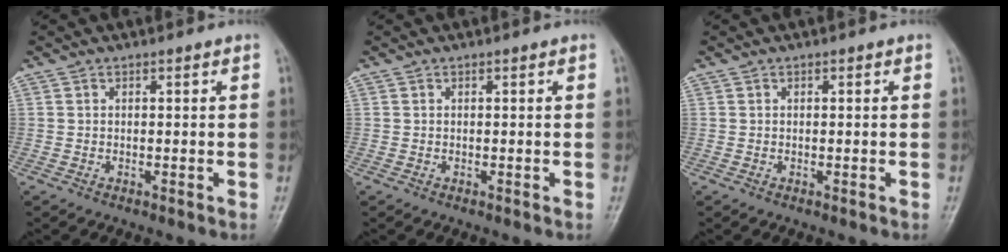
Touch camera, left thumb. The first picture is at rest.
{"total": 0.0}
{"total": 0.0}